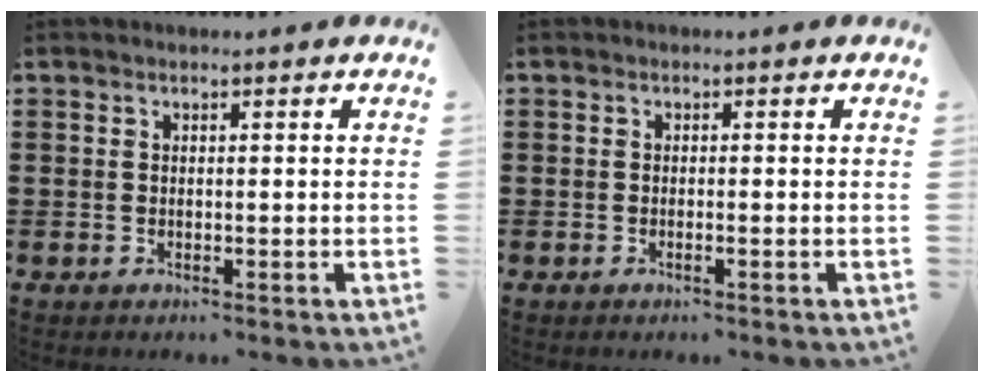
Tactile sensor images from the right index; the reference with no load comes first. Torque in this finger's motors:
{"motor_torque": [-0.39, 0.33, 0.00, -0.01]}